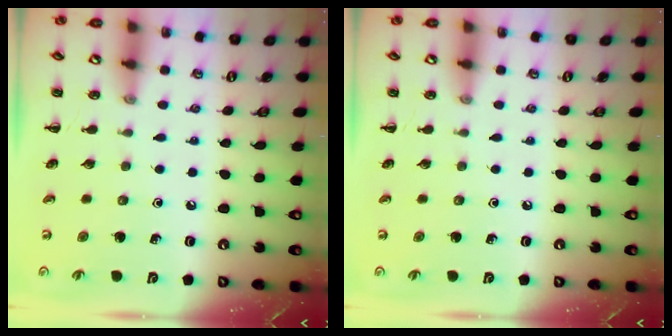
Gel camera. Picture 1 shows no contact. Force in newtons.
{"total": 0.0}